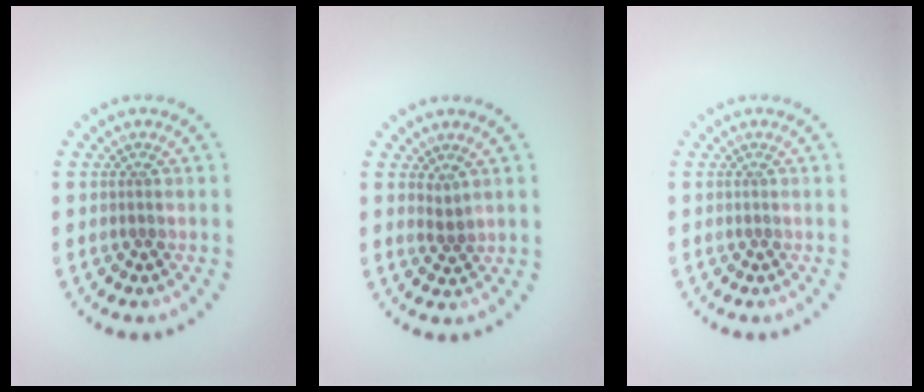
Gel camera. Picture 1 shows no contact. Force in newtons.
{"total": 0.9, "press": 0.7, "slide": 0.5}
{"total": 0.0}